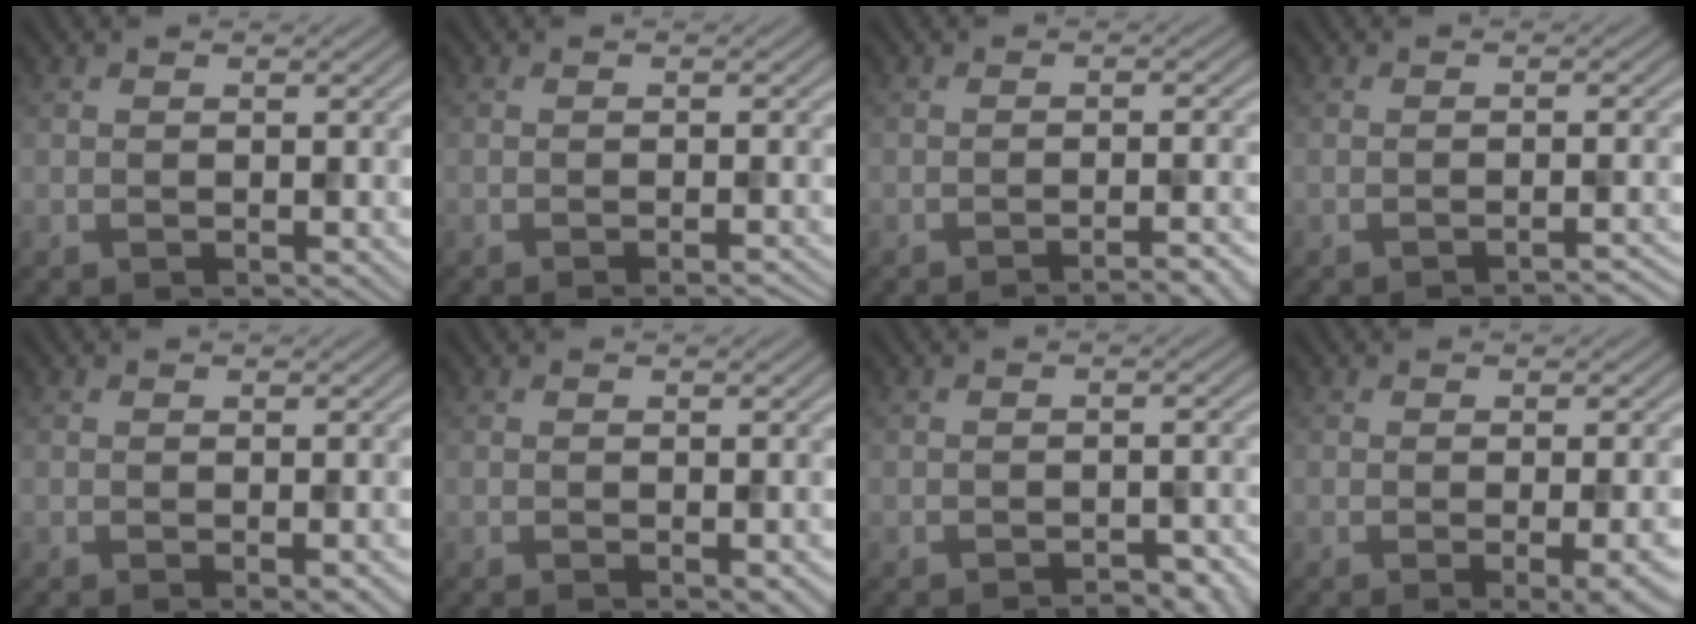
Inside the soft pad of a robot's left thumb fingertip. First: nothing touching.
{"total": 2.0, "force": [-1.2, 0.4, 1.5], "torque": [-0.013, 0.004, -0.025]}
{"total": 4.9, "force": [-3.5, 0.8, 3.4], "torque": [-0.038, 0.016, -0.057]}
{"total": 2.8, "force": [-2.1, 0.4, 1.7], "torque": [-0.016, 0.010, -0.040]}
{"total": 3.1, "force": [-1.2, 0.7, 2.7], "torque": [-0.035, 0.000, -0.016]}
{"total": 2.3, "force": [-1.0, 0.5, 2.0], "torque": [-0.026, -0.001, -0.011]}
{"total": 4.1, "force": [-3.3, 1.0, 2.1], "torque": [-0.030, 0.016, -0.038]}
{"total": 6.3, "force": [-2.1, 1.8, 5.7], "torque": [-0.065, -0.003, -0.018]}